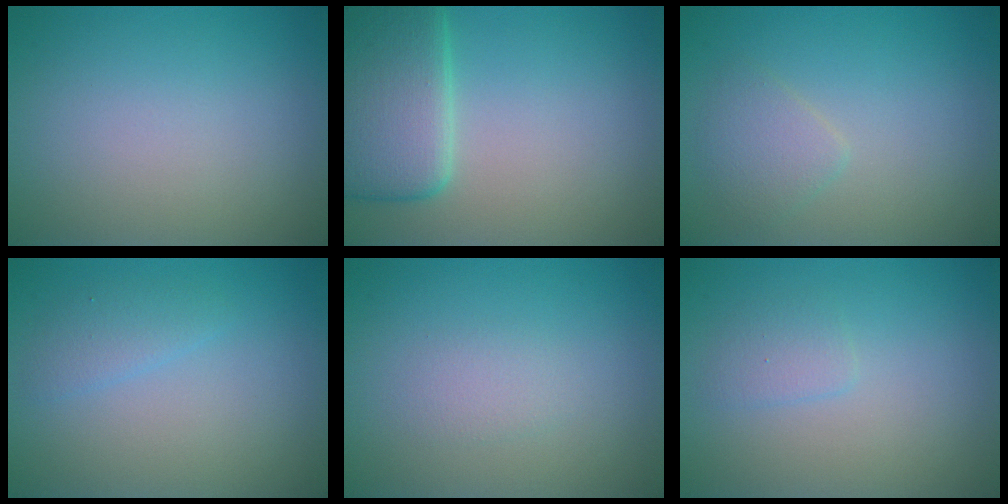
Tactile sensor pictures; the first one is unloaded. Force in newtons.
{"total": 6.8, "press": 6.8, "slide": 0.5}
{"total": 1.8, "press": 1.8, "slide": 0.0}
{"total": 1.5, "press": 1.5, "slide": 0.1}
{"total": 1.1, "press": 1.1, "slide": 0.1}
{"total": 1.3, "press": 1.3, "slide": 0.1}